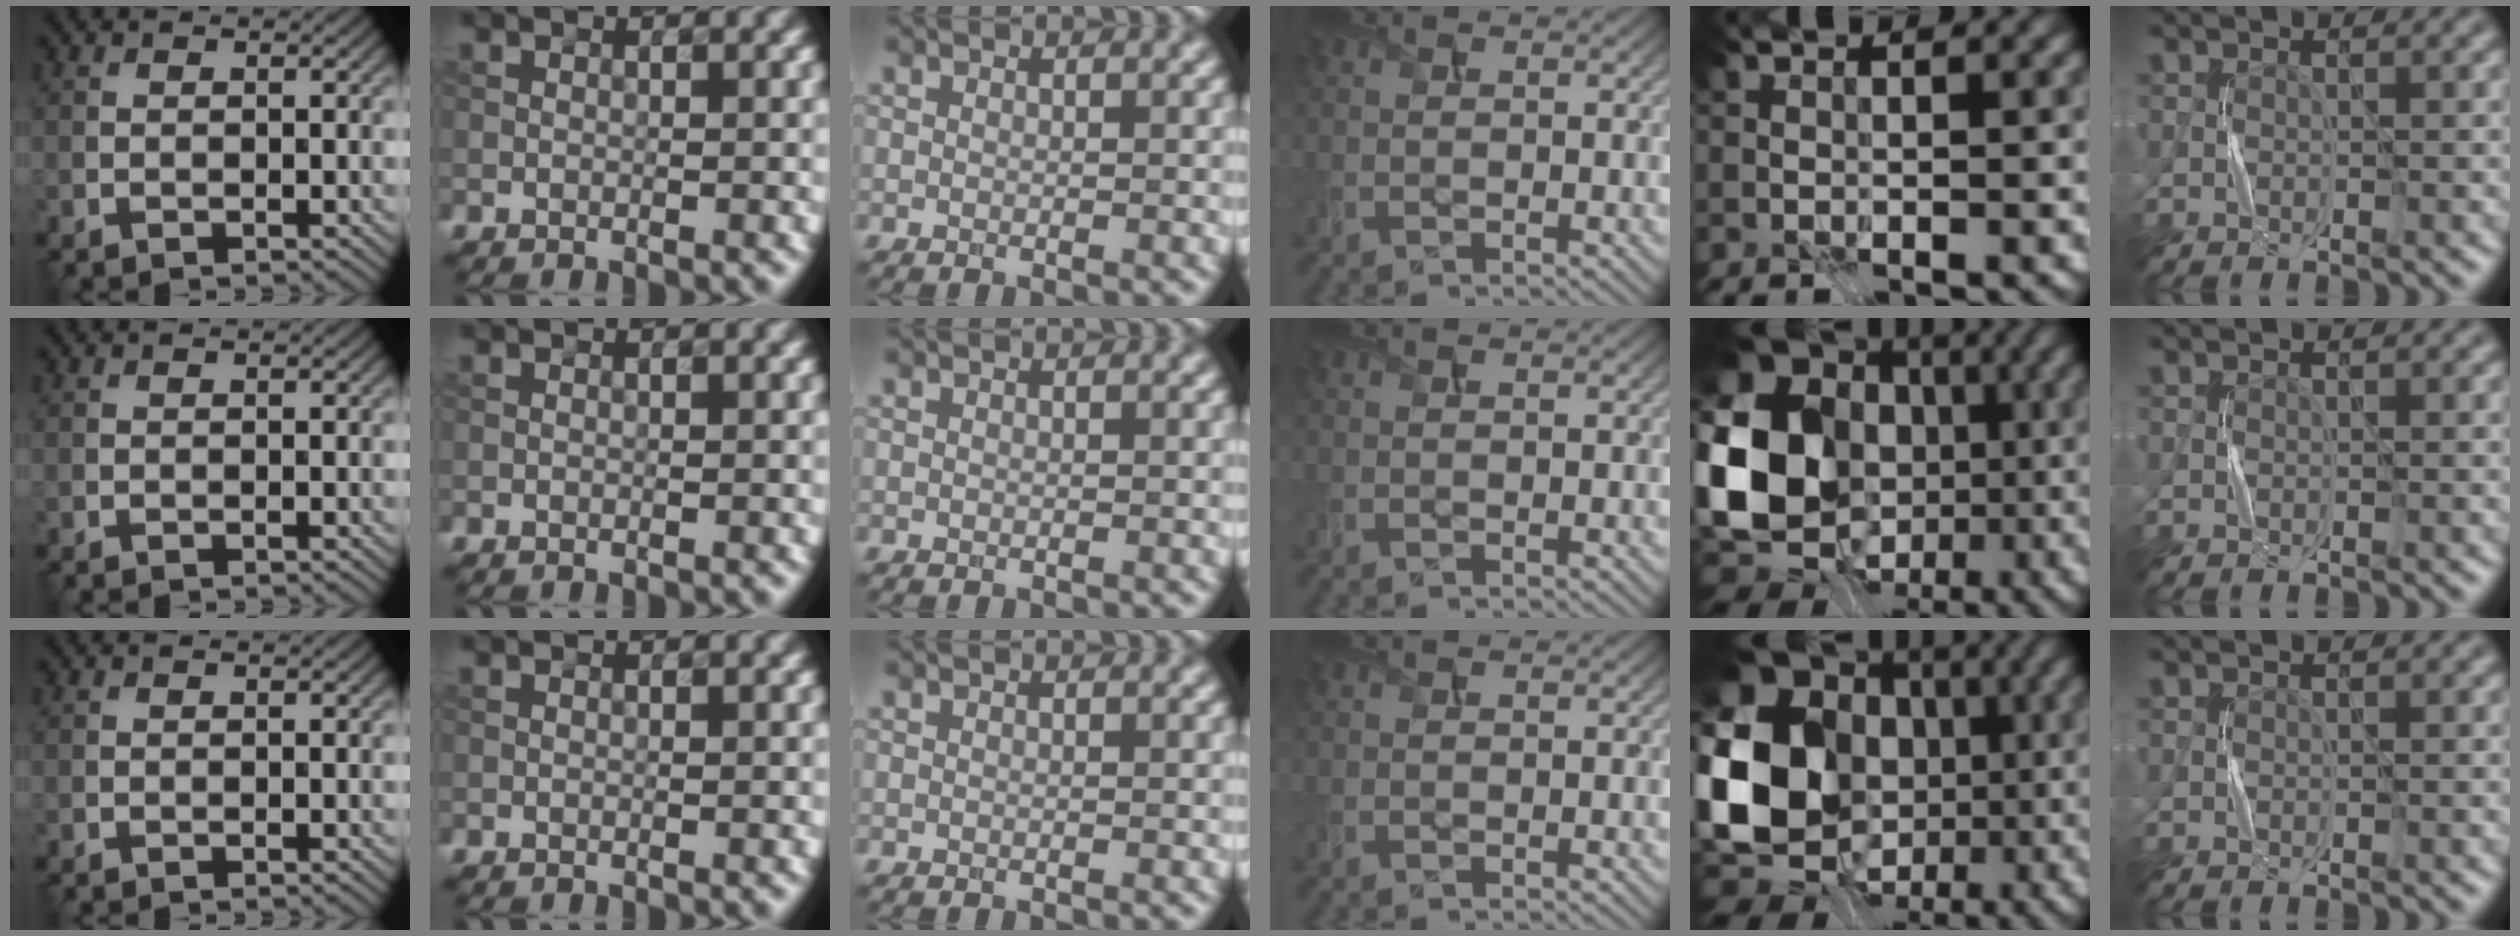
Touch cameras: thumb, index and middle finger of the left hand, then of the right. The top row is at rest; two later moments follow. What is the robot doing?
{"motion": "press", "object": "calculator"}